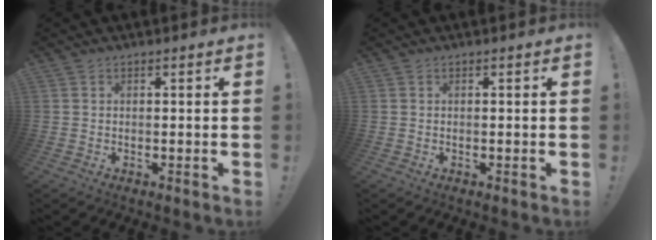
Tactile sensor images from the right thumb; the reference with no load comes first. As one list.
[{"total": 0.0}]